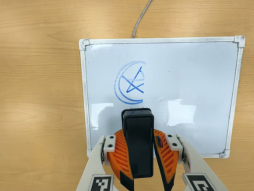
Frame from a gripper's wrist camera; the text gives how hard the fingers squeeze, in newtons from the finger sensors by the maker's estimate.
{"total": 14.4, "left": 12.5, "right": 16.3}